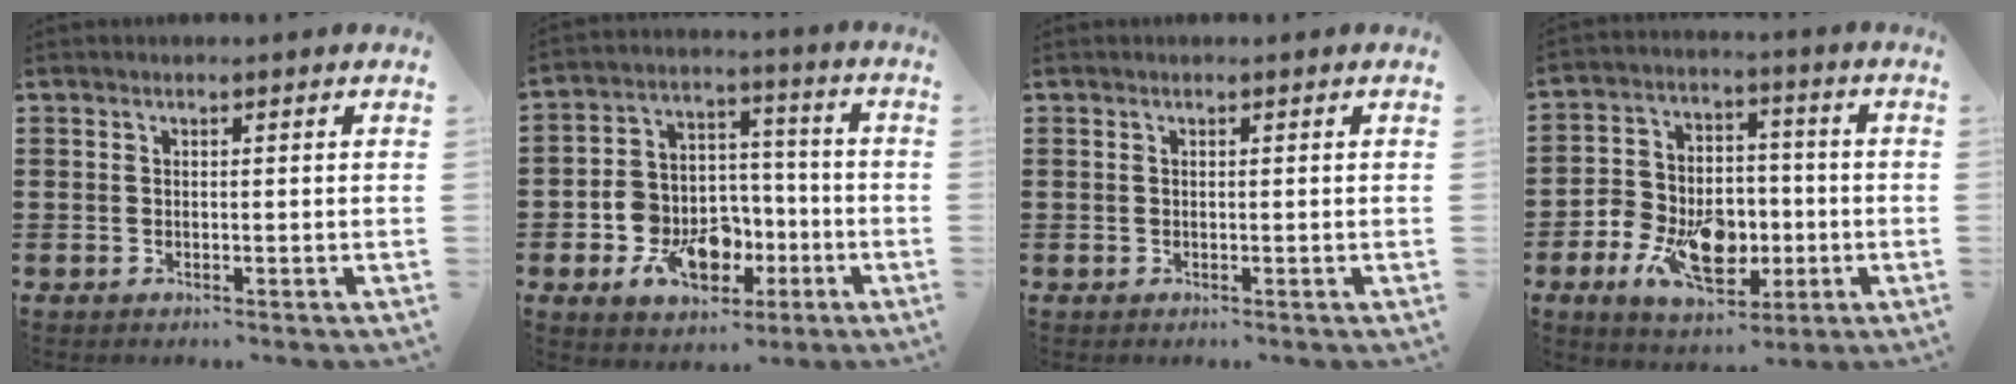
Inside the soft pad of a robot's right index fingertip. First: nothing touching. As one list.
[{"total": 11.0, "force": [-3.7, 8.6, 5.6], "torque": [-0.123, 0.025, -0.058]}, {"total": 0.0}, {"total": 11.4, "force": [-3.7, 8.0, 7.3], "torque": [-0.141, 0.014, -0.062]}]